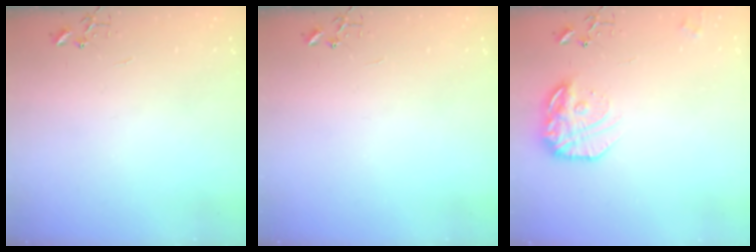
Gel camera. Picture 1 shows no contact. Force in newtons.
{"total": 0.0}
{"total": 16.4, "press": 16.3, "slide": 1.3}